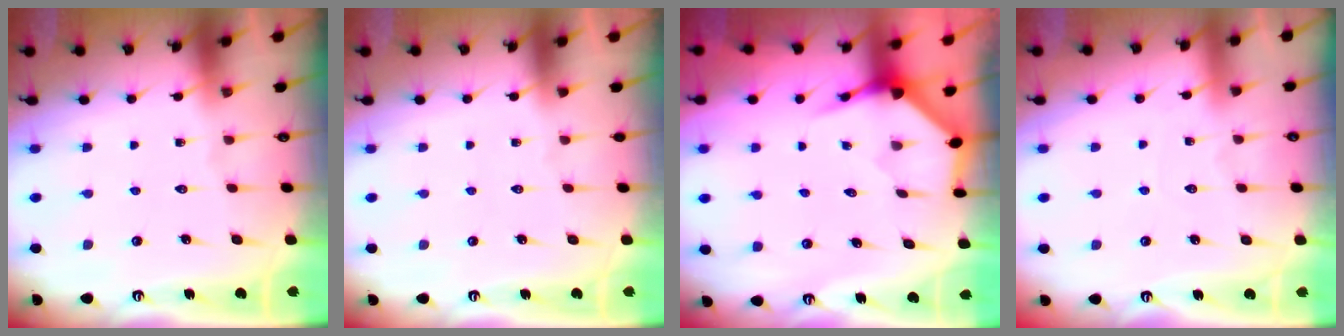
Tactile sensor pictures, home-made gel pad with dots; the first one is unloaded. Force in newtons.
{"total": 0.0}
{"total": 3.8, "press": 3.8, "slide": 0.1}
{"total": 2.4, "press": 2.3, "slide": 0.2}